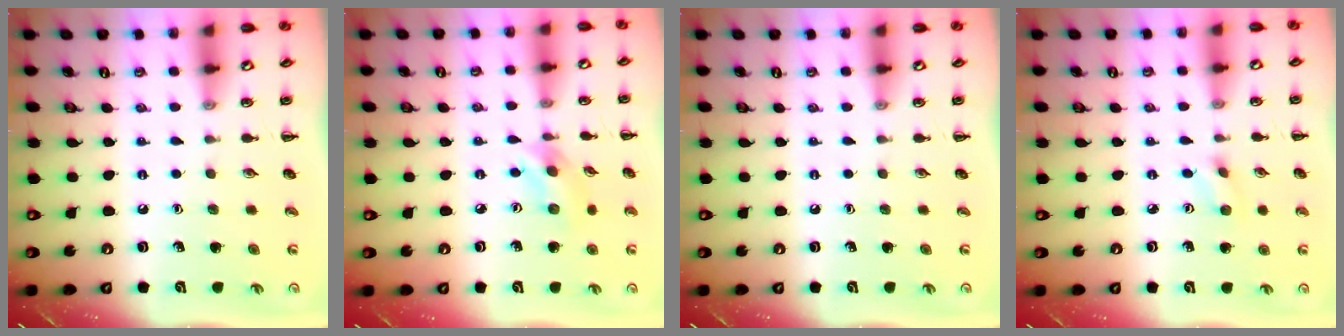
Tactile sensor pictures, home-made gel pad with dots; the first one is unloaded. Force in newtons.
{"total": 5.2, "press": 5.2, "slide": 0.5}
{"total": 0.0}
{"total": 3.1, "press": 2.9, "slide": 1.1}